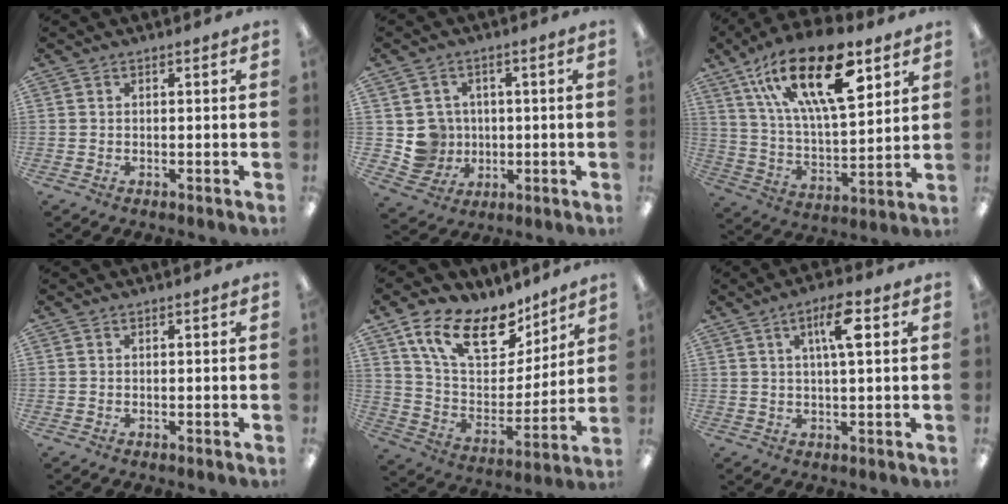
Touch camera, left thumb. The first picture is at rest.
{"total": 7.2, "force": [0.6, 7.1, 0.8], "torque": [-0.031, 0.003, 0.023]}
{"total": 24.8, "force": [12.9, 10.3, 18.4], "torque": [-0.322, -0.063, 0.213]}
{"total": 0.0}
{"total": 19.0, "force": [12.1, 10.0, 10.8], "torque": [-0.197, -0.058, 0.218]}
{"total": 7.9, "force": [3.0, 2.2, 6.9], "torque": [-0.118, -0.002, 0.044]}